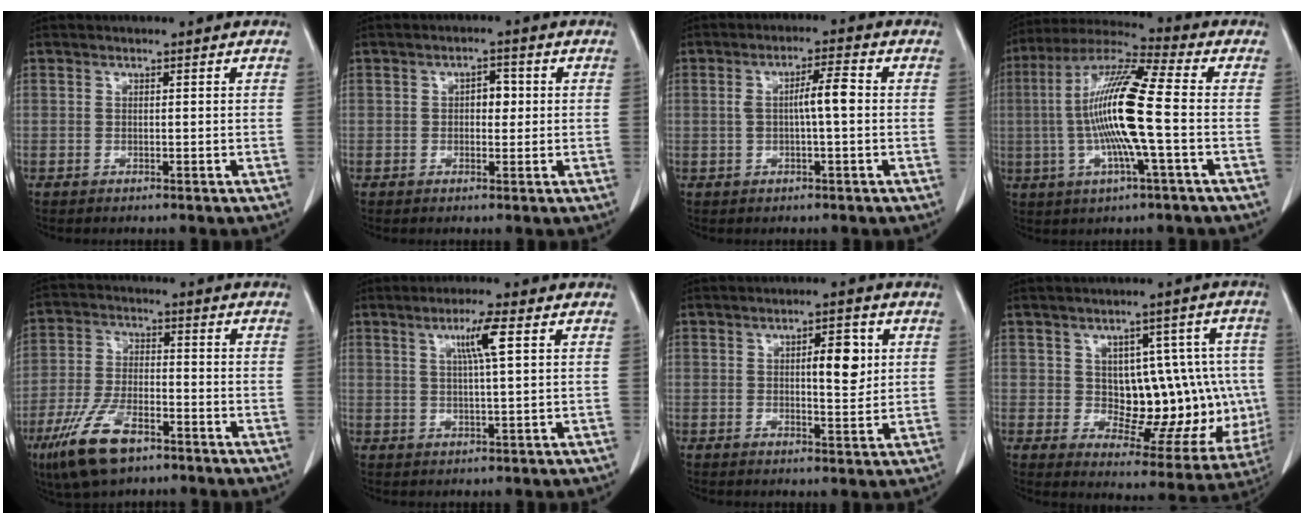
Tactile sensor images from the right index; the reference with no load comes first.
{"total": 2.7, "force": [0.2, 1.5, 2.2], "torque": [-0.030, 0.008, 0.002]}
{"total": 4.5, "force": [0.2, 0.6, 4.5], "torque": [-0.080, 0.014, 0.006]}
{"total": 15.1, "force": [-1.2, 0.5, 15.0], "torque": [-0.299, 0.006, -0.032]}
{"total": 10.7, "force": [-6.5, 4.0, 7.4], "torque": [-0.158, -0.010, -0.116]}
{"total": 5.1, "force": [1.9, -0.4, 4.8], "torque": [-0.084, 0.002, 0.032]}
{"total": 5.5, "force": [1.3, 1.7, 5.0], "torque": [-0.072, 0.003, 0.022]}
{"total": 15.4, "force": [0.2, 8.1, 13.1], "torque": [-0.152, 0.025, 0.027]}